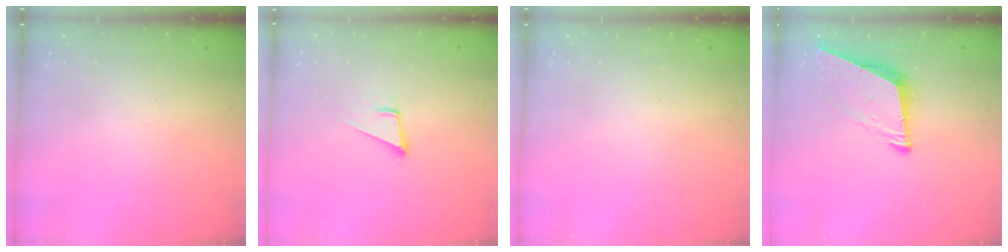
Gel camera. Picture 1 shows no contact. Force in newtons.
{"total": 4.4, "press": 3.8, "slide": 2.3}
{"total": 0.0}
{"total": 8.3, "press": 7.8, "slide": 3.1}